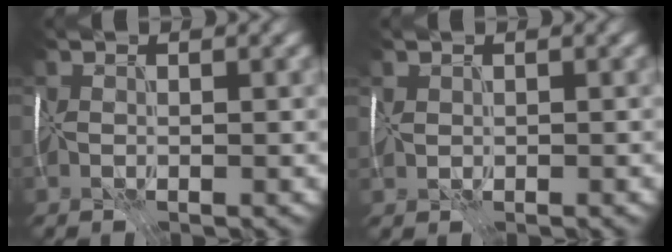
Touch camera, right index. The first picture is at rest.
{"total": 0.0}